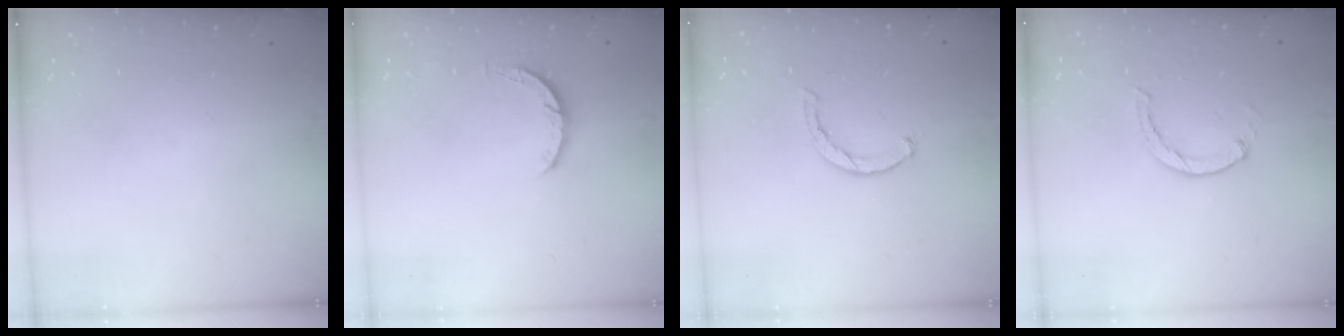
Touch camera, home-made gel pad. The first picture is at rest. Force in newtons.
{"total": 4.3, "press": 4.3, "slide": 0.5}
{"total": 1.9, "press": 1.9, "slide": 0.3}
{"total": 0.0}